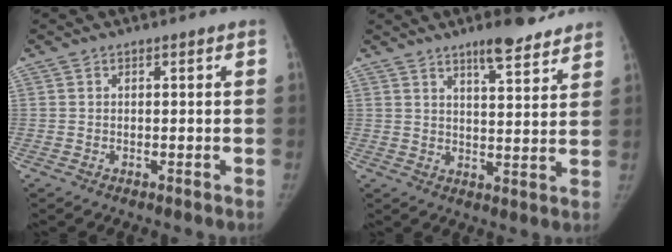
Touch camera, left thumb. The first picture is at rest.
{"total": 8.8, "force": [6.6, 2.0, 5.3], "torque": [-0.055, -0.041, 0.098]}